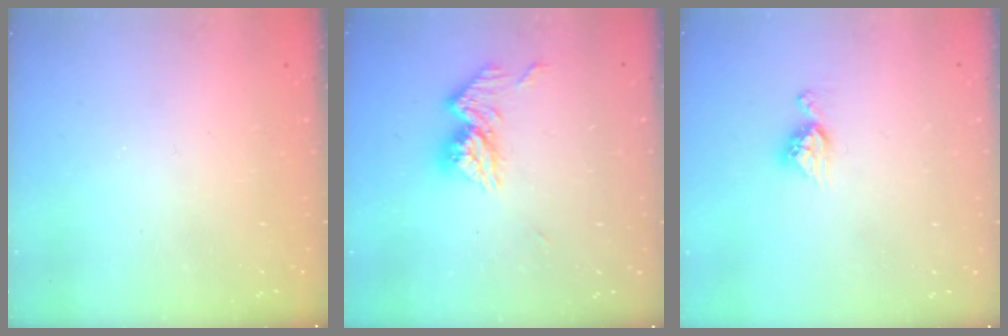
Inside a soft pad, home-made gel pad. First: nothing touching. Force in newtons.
{"total": 11.2, "press": 11.1, "slide": 1.0}
{"total": 7.7, "press": 7.6, "slide": 0.6}